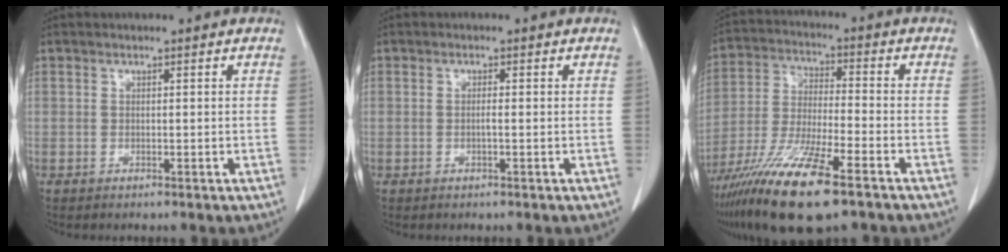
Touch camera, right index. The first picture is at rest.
{"total": 0.9, "force": [0.0, 0.0, 0.9], "torque": [-0.015, 0.002, 0.001]}
{"total": 15.8, "force": [-10.1, 2.1, 12.0], "torque": [-0.247, -0.042, -0.187]}